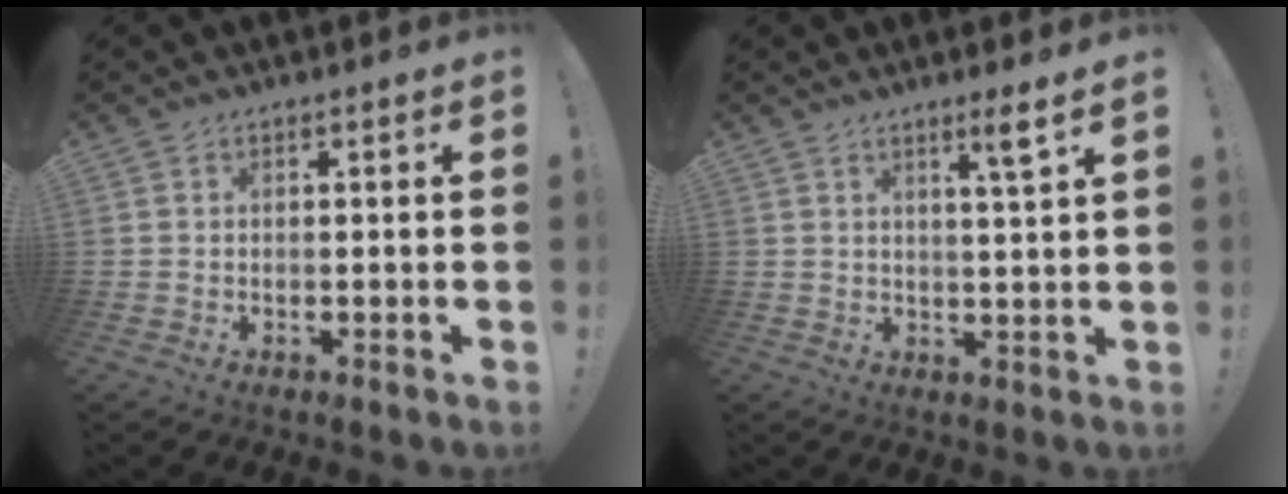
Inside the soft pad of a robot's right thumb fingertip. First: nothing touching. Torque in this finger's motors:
{"motor_torque": [0.08, -0.05, 0.08, 0.01, 0.01]}